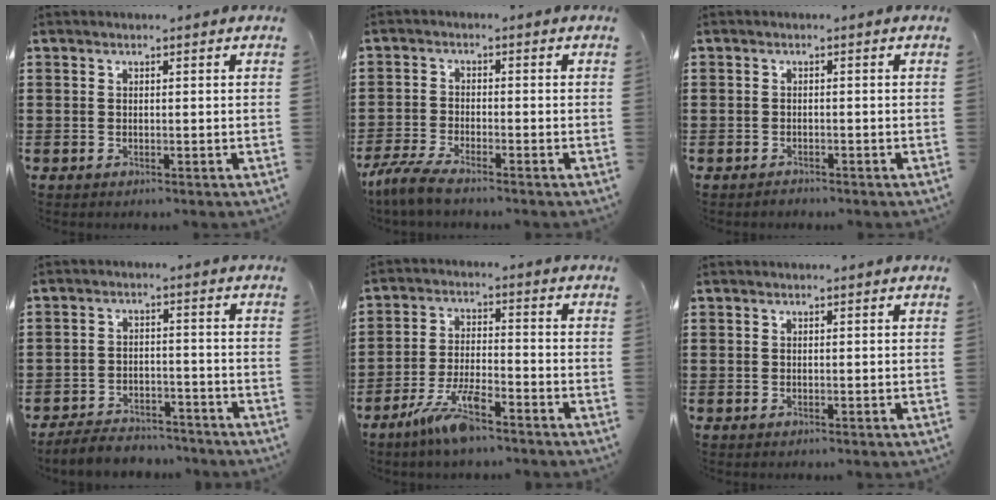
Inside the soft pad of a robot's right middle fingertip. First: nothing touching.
{"total": 4.0, "force": [-3.5, 0.2, 2.0], "torque": [-0.063, -0.013, -0.076]}
{"total": 0.9, "force": [-0.9, 0.3, 0.0], "torque": [-0.002, 0.002, -0.021]}
{"total": 4.4, "force": [-4.3, 0.8, 0.7], "torque": [-0.013, 0.006, -0.087]}
{"total": 7.3, "force": [-5.3, 1.6, 4.8], "torque": [-0.109, -0.005, -0.102]}
{"total": 0.0}